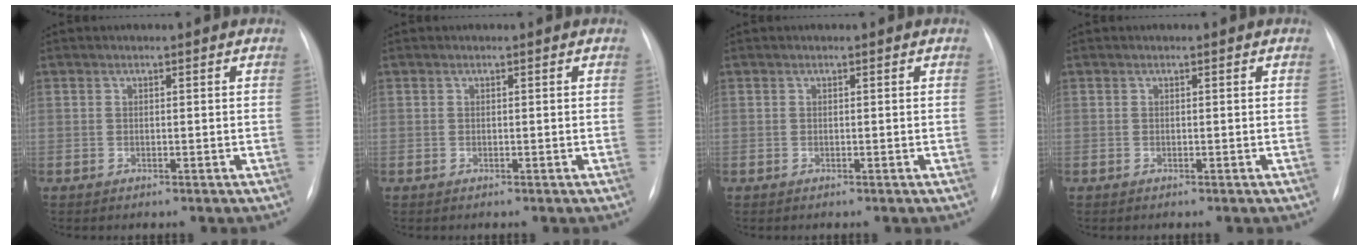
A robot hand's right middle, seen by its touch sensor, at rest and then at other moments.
{"total": 0.0}
{"total": 0.0}
{"total": 0.0}